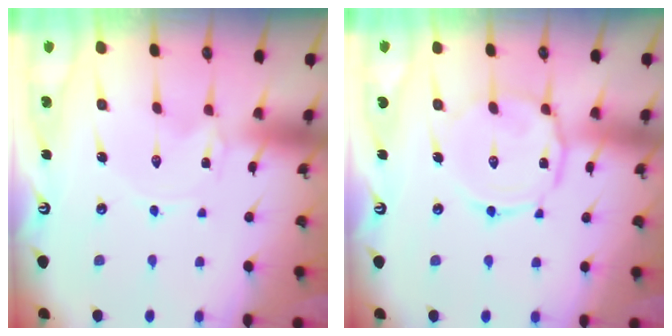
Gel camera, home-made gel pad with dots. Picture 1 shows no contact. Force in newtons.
{"total": 9.5, "press": 9.5, "slide": 0.7}